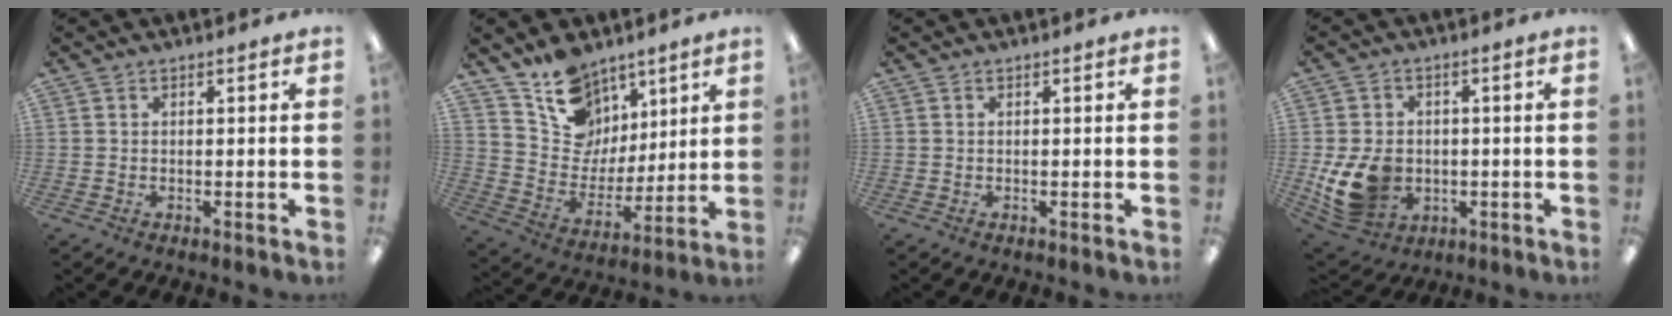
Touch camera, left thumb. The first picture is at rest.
{"total": 14.8, "force": [9.5, 10.6, 3.9], "torque": [-0.077, -0.071, 0.189]}
{"total": 0.0}
{"total": 12.3, "force": [-1.9, 9.7, 7.4], "torque": [-0.154, 0.006, -0.026]}